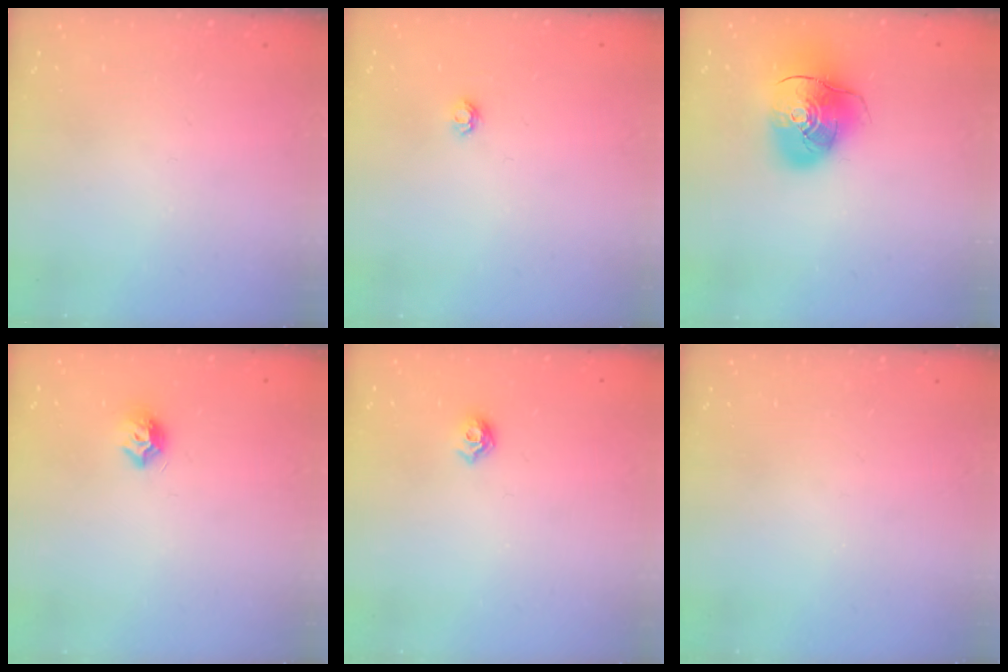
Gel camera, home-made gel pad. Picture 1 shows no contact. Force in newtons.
{"total": 3.8, "press": 3.8, "slide": 0.6}
{"total": 14.0, "press": 13.8, "slide": 2.3}
{"total": 7.9, "press": 7.9, "slide": 0.8}
{"total": 5.9, "press": 5.8, "slide": 1.0}
{"total": 0.0}